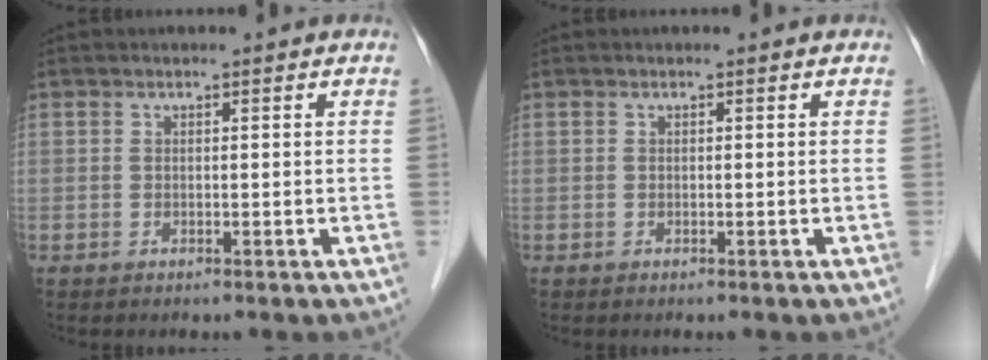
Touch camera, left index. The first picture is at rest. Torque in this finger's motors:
{"motor_torque": [0.00, 0.00, 0.00, 0.00]}